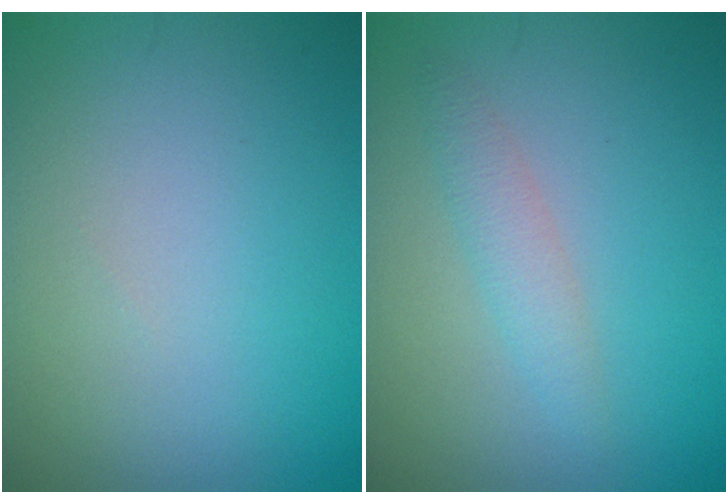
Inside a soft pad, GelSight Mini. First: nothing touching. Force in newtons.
{"total": 1.8, "press": 1.8, "slide": 0.0}